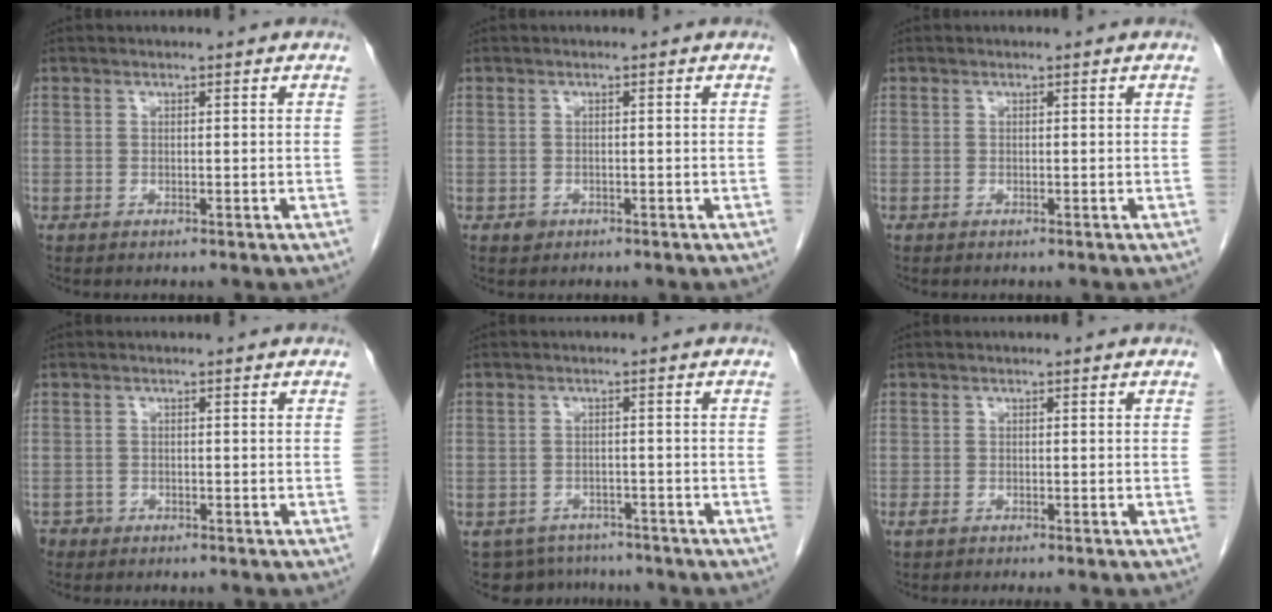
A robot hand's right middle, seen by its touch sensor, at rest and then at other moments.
{"total": 1.0, "force": [-0.5, 0.8, 0.2], "torque": [0.000, 0.003, -0.006]}
{"total": 0.0}
{"total": 1.4, "force": [-1.1, 0.9, -0.2], "torque": [-0.002, 0.004, -0.020]}
{"total": 6.7, "force": [-5.8, 3.3, 0.1], "torque": [0.001, 0.009, -0.073]}
{"total": 2.0, "force": [-1.6, 0.6, 1.1], "torque": [-0.019, -0.005, -0.021]}